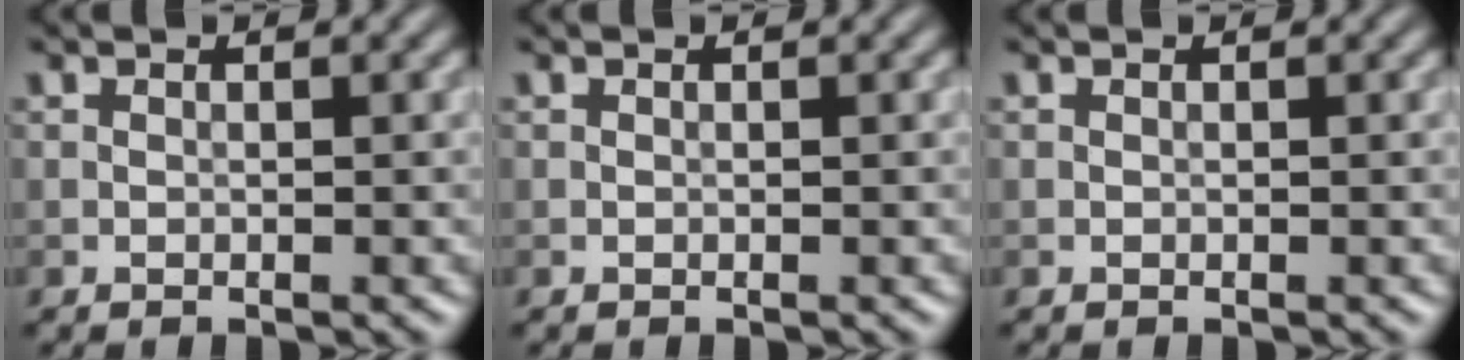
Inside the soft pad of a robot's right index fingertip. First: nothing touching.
{"total": 0.0}
{"total": 0.0}